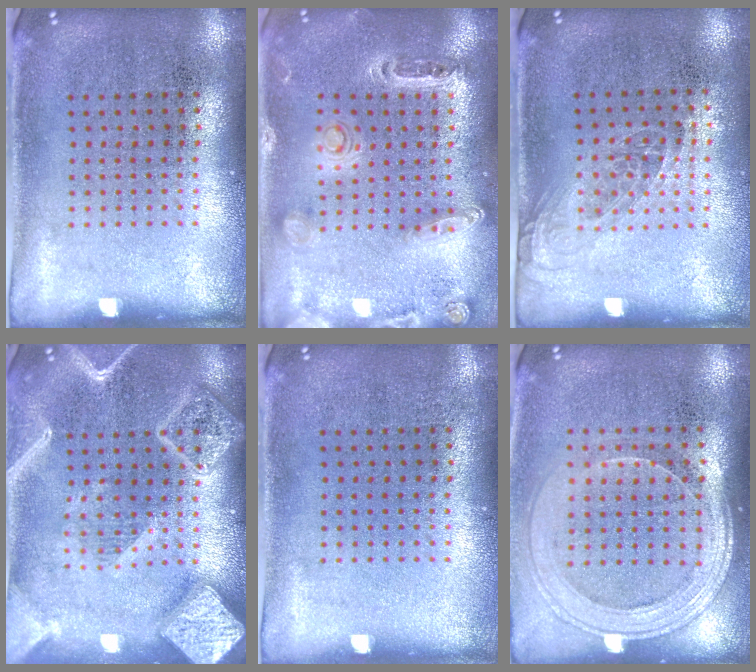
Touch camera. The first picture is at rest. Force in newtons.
{"total": 1.4, "press": 1.3, "slide": 0.3}
{"total": 1.0, "press": 0.9, "slide": 0.6}
{"total": 3.6, "press": 3.6, "slide": 0.5}
{"total": 0.0}
{"total": 1.8, "press": 1.6, "slide": 0.7}